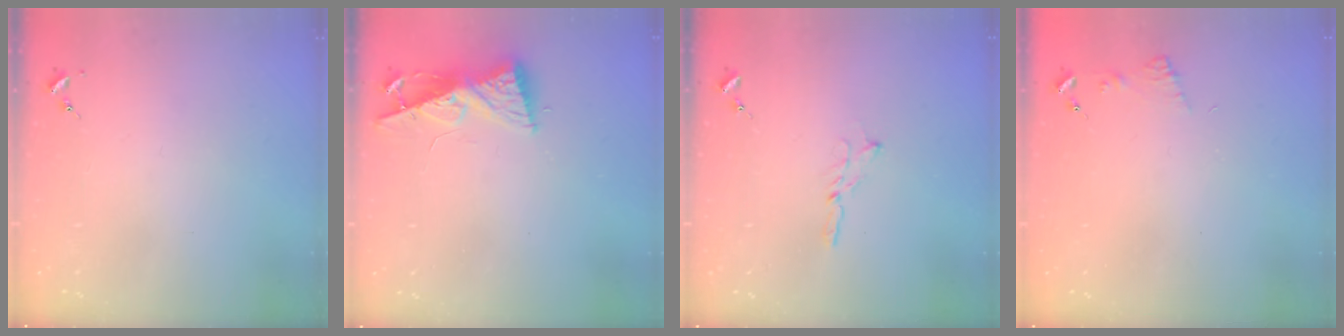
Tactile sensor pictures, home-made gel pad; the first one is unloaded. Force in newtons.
{"total": 8.4, "press": 8.4, "slide": 0.8}
{"total": 4.0, "press": 4.0, "slide": 0.2}
{"total": 6.5, "press": 6.4, "slide": 0.9}